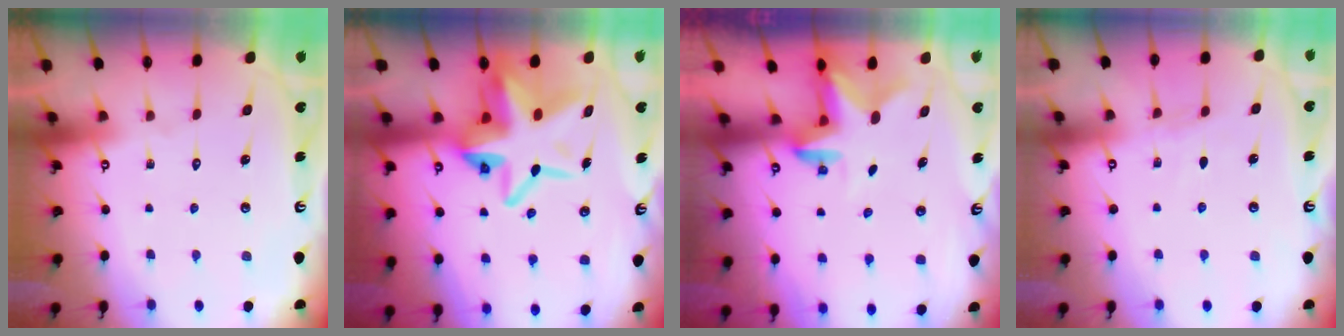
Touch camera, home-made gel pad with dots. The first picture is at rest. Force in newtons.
{"total": 14.4, "press": 14.3, "slide": 1.9}
{"total": 2.4, "press": 2.3, "slide": 0.4}
{"total": 3.1, "press": 3.1, "slide": 0.3}